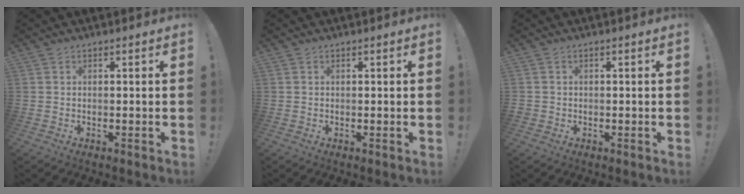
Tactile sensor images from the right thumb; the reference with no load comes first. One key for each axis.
{"total": 0.0}
{"total": 1.2, "fx": -0.2, "fy": 1.1, "fz": 0.3, "tx": -0.005, "ty": 0.003, "tz": -0.004}